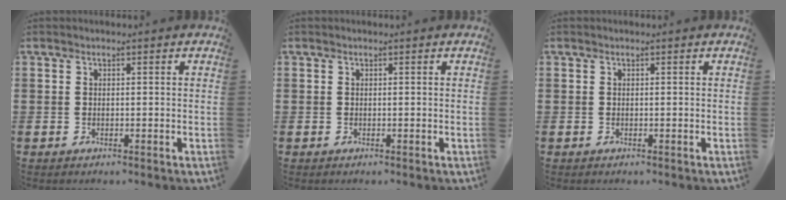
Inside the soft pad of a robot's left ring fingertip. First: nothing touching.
{"total": 0.0}
{"total": 0.0}